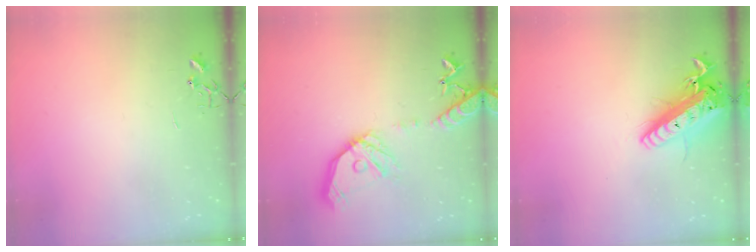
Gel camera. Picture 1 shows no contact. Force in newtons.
{"total": 17.9, "press": 17.7, "slide": 2.6}
{"total": 19.8, "press": 19.4, "slide": 4.0}